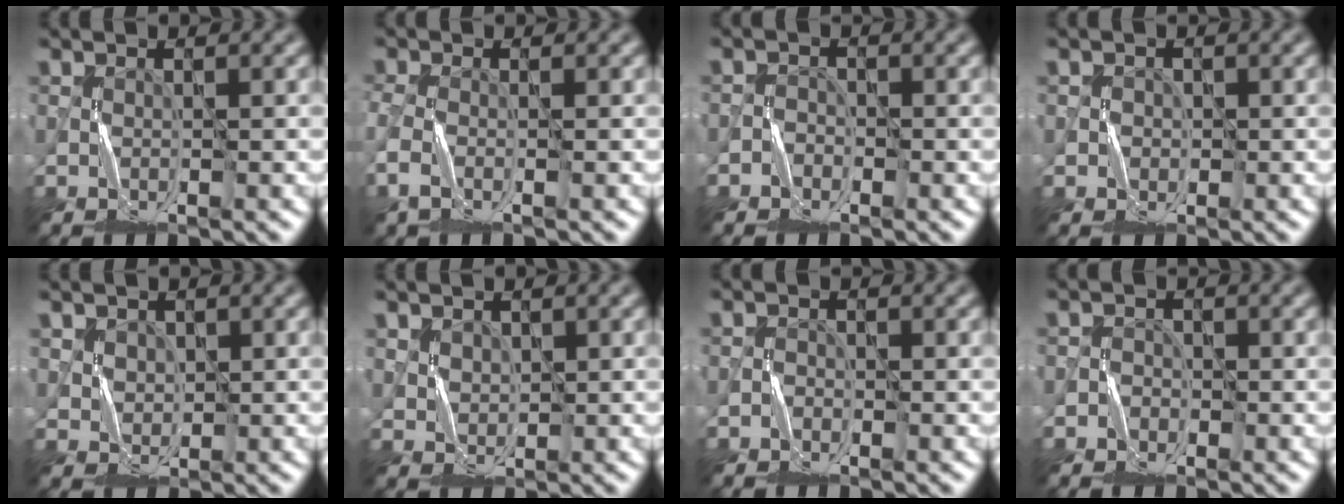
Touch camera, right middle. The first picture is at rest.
{"total": 2.7, "force": [-1.4, 1.4, 1.8], "torque": [-0.058, -0.008, -0.034]}
{"total": 1.5, "force": [-1.2, 1.0, -0.2], "torque": [0.011, 0.008, -0.022]}
{"total": 1.3, "force": [0.1, 1.3, -0.2], "torque": [0.003, -0.001, 0.000]}
{"total": 2.6, "force": [1.5, 2.1, 0.6], "torque": [-0.033, 0.001, 0.042]}
{"total": 1.8, "force": [1.1, 1.4, 0.3], "torque": [-0.016, 0.000, 0.026]}
{"total": 1.1, "force": [-0.9, 0.6, -0.1], "torque": [0.002, 0.006, -0.017]}
{"total": 1.4, "force": [-0.8, 1.1, -0.3], "torque": [0.018, 0.006, -0.015]}